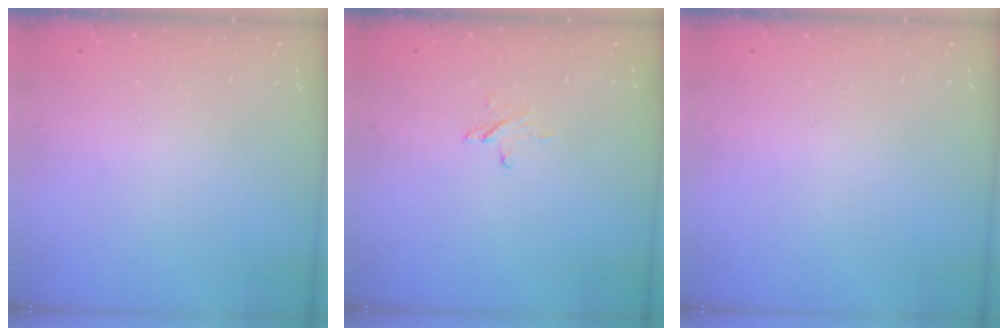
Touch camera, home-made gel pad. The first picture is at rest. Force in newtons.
{"total": 3.9, "press": 3.8, "slide": 0.3}
{"total": 0.0}